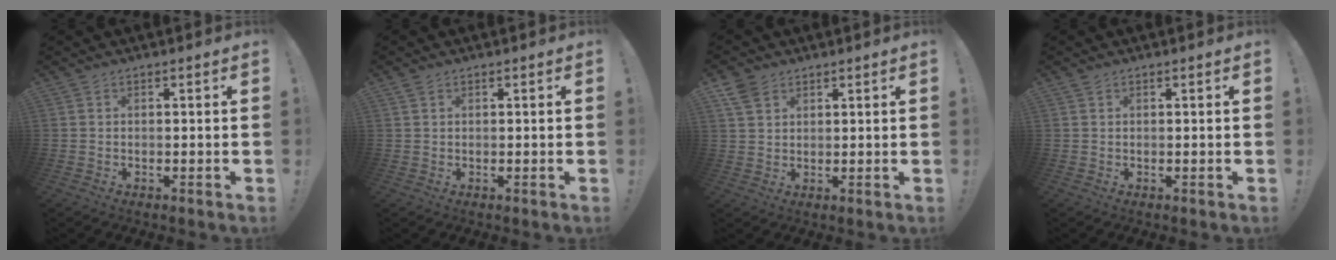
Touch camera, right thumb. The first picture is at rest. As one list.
[{"total": 0.8, "force": [0.6, 0.5, 0.2], "torque": [-0.005, 0.000, 0.012]}, {"total": 6.2, "force": [3.9, 4.4, 1.9], "torque": [-0.029, -0.019, 0.078]}, {"total": 0.5, "force": [0.4, 0.3, 0.1], "torque": [0.004, -0.003, 0.007]}]